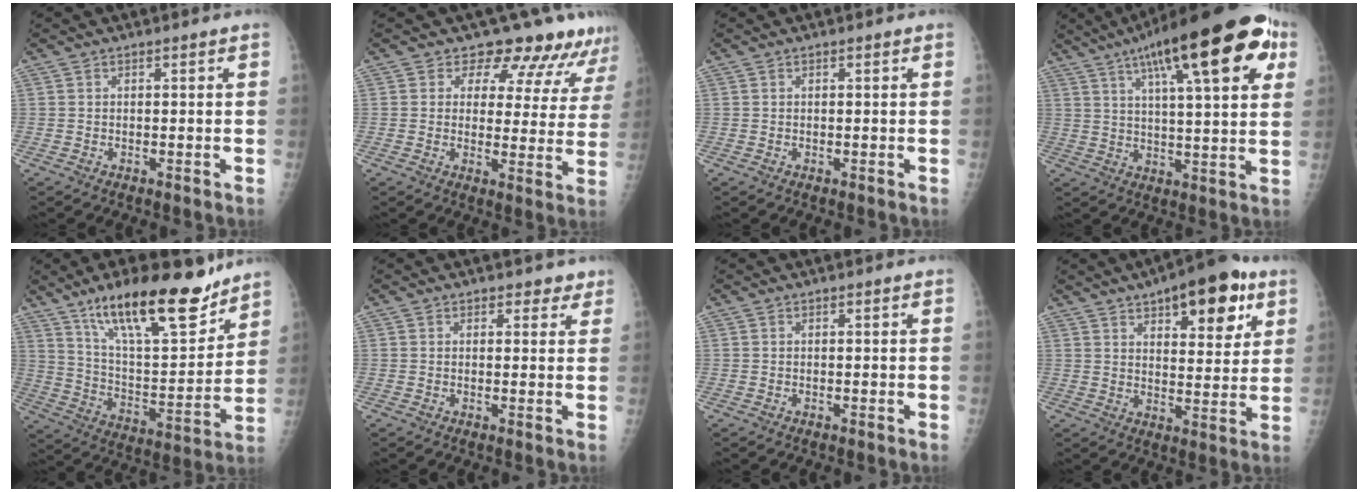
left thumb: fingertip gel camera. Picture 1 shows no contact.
{"total": 12.3, "force": [11.0, 5.3, 1.8], "torque": [0.031, -0.065, 0.109]}
{"total": 0.0}
{"total": 22.2, "force": [10.5, 6.1, 18.6], "torque": [-0.251, -0.001, 0.145]}
{"total": 22.1, "force": [15.5, 6.8, 14.2], "torque": [-0.199, -0.076, 0.264]}
{"total": 2.5, "force": [1.8, 1.6, 0.6], "torque": [0.021, -0.007, 0.016]}
{"total": 0.0}
{"total": 15.6, "force": [8.1, 6.6, 11.6], "torque": [-0.118, -0.026, 0.113]}